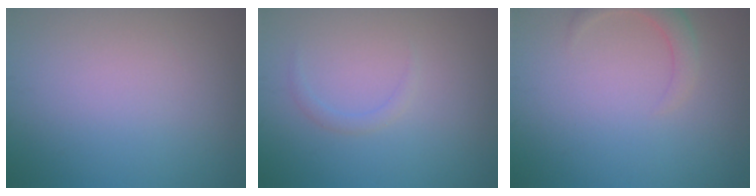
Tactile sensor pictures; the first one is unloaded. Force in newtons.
{"total": 0.9, "press": 0.9, "slide": 0.1}
{"total": 2.2, "press": 2.2, "slide": 0.2}